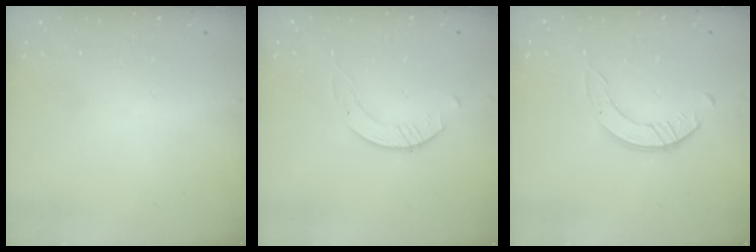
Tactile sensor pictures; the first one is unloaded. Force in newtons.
{"total": 1.7, "press": 1.7, "slide": 0.2}
{"total": 4.2, "press": 4.2, "slide": 0.4}